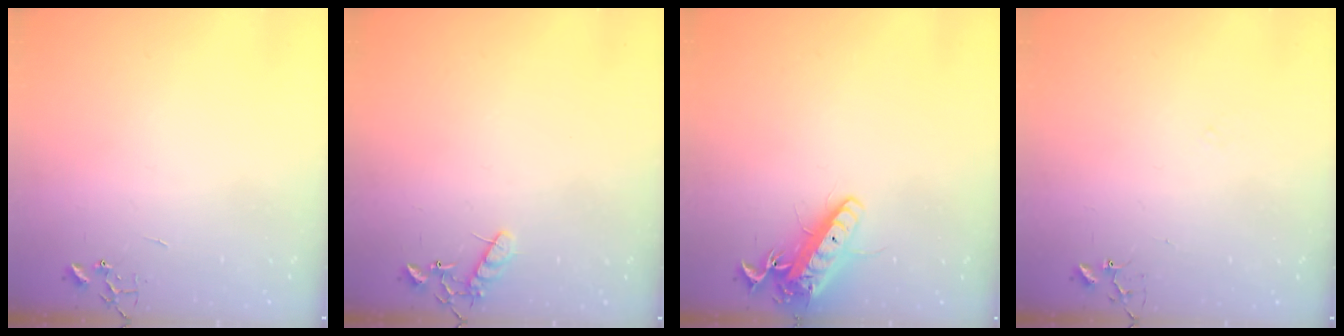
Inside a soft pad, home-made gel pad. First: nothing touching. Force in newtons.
{"total": 8.1, "press": 8.1, "slide": 0.3}
{"total": 14.5, "press": 14.2, "slide": 2.8}
{"total": 5.7, "press": 5.6, "slide": 0.7}